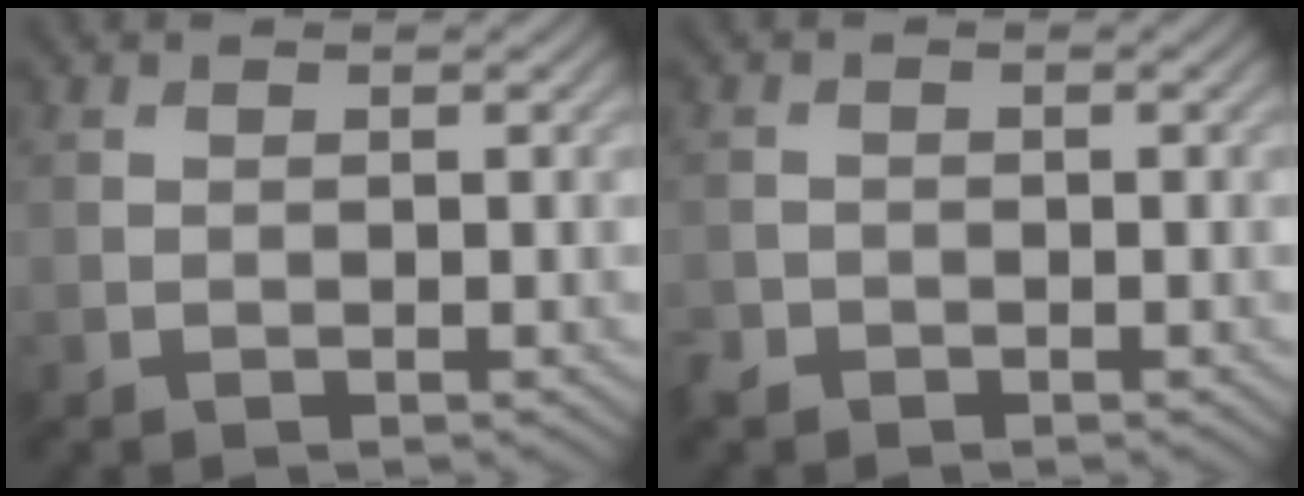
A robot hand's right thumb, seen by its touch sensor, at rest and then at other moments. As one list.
[{"total": 1.4, "force": [-1.1, 0.9, 0.2], "torque": [-0.008, -0.003, -0.028]}]